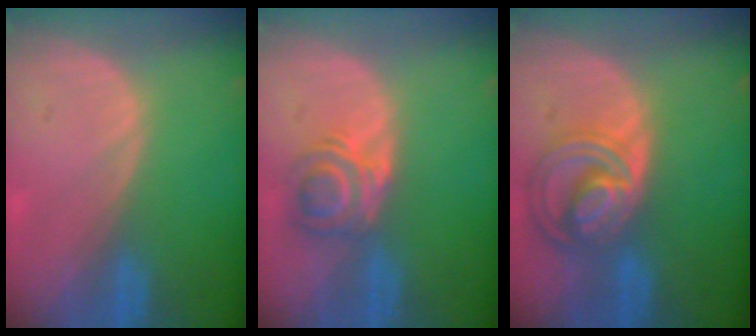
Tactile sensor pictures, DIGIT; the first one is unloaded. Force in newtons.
{"total": 5.7, "press": 5.1, "slide": 2.5}
{"total": 8.7, "press": 7.5, "slide": 4.4}